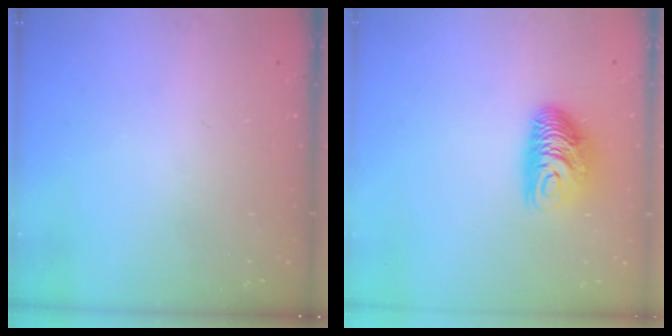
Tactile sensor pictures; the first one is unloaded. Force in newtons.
{"total": 10.2, "press": 10.2, "slide": 0.4}